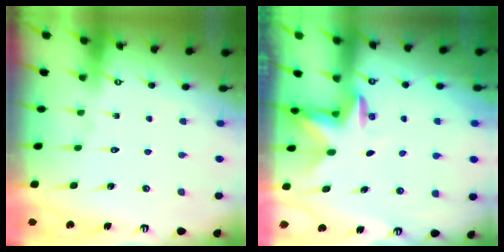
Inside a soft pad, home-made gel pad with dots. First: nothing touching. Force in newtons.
{"total": 3.1, "press": 3.0, "slide": 0.8}